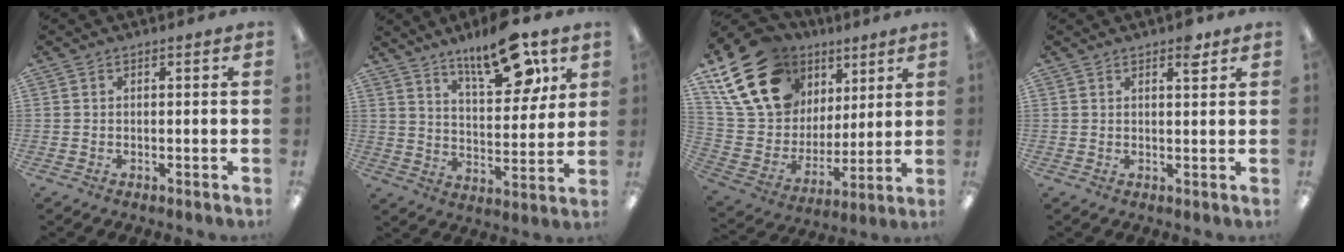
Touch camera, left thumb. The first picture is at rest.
{"total": 15.8, "force": [11.0, 5.8, 9.8], "torque": [-0.144, -0.055, 0.181]}
{"total": 23.1, "force": [11.6, 16.6, 11.1], "torque": [-0.217, -0.035, 0.228]}
{"total": 3.5, "force": [2.4, 1.2, 2.3], "torque": [-0.018, -0.011, 0.034]}